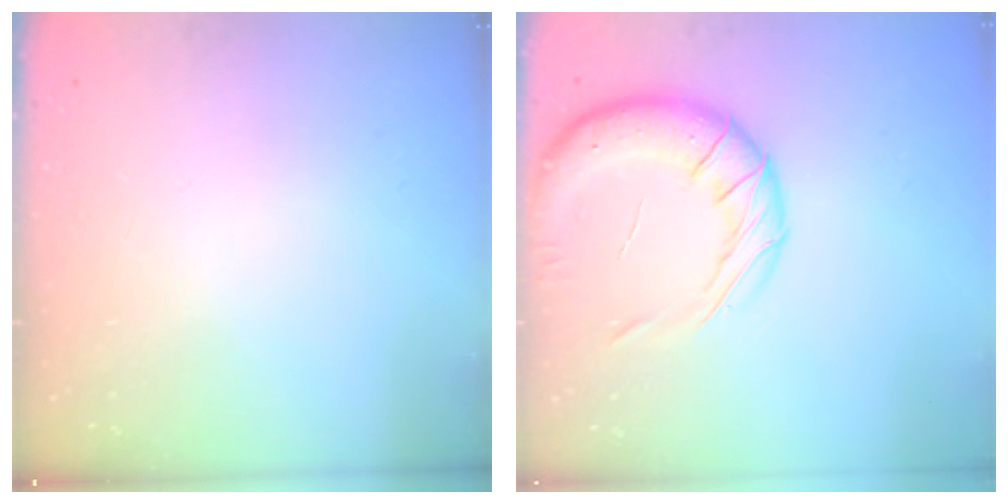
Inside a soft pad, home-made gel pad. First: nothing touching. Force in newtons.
{"total": 16.4, "press": 16.3, "slide": 1.9}